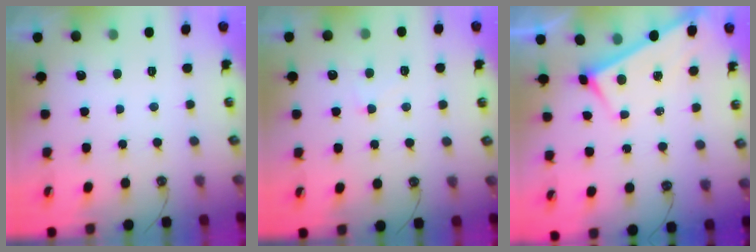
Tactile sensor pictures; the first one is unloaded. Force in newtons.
{"total": 1.1, "press": 1.0, "slide": 0.5}
{"total": 3.2, "press": 3.2, "slide": 0.3}